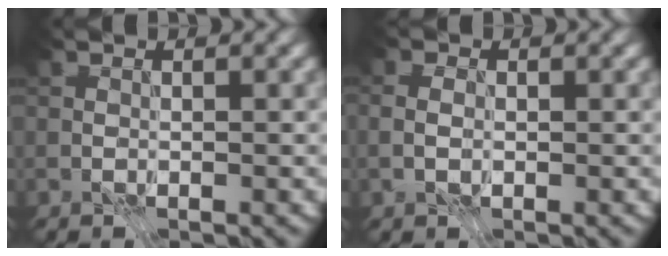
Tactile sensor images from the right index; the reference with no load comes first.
{"total": 2.1, "force": [-0.1, 1.5, 1.5], "torque": [-0.026, 0.006, -0.007]}